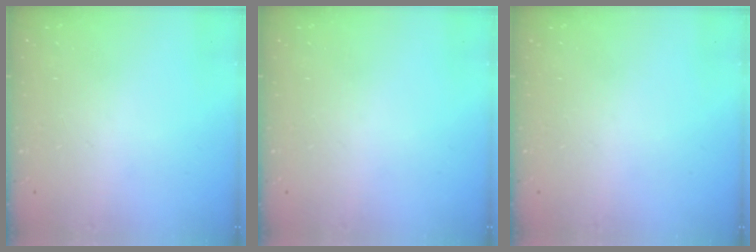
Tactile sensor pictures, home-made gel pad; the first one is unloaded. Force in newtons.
{"total": 0.0}
{"total": 0.0}